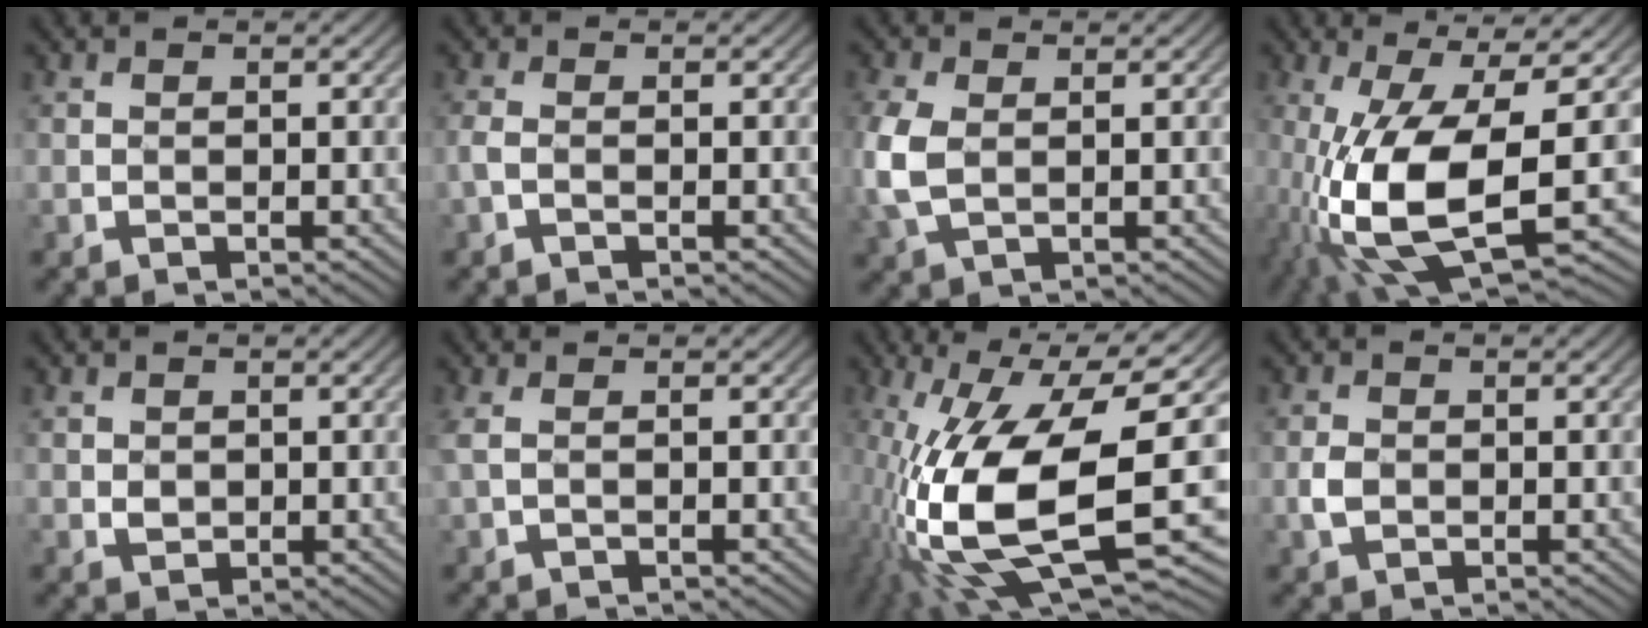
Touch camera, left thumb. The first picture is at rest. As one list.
[{"total": 1.8, "force": [-0.8, 1.0, 1.3], "torque": [-0.042, 0.005, -0.020]}, {"total": 6.3, "force": [0.0, 4.2, 4.6], "torque": [-0.157, 0.002, -0.003]}, {"total": 15.1, "force": [-5.0, 5.4, 13.1], "torque": [-0.275, -0.021, -0.088]}, {"total": 1.5, "force": [0.4, 1.3, 0.7], "torque": [-0.030, -0.001, 0.004]}, {"total": 2.0, "force": [0.3, 0.9, 1.7], "torque": [-0.051, 0.004, 0.005]}, {"total": 18.7, "force": [-6.0, 6.7, 16.3], "torque": [-0.315, -0.009, -0.113]}, {"total": 2.2, "force": [-0.8, 1.7, 1.2], "torque": [-0.039, 0.001, -0.016]}]